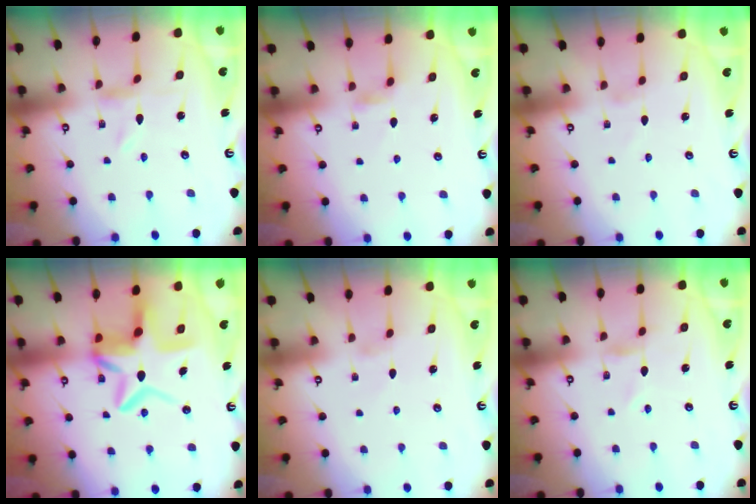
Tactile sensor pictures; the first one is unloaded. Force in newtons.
{"total": 2.3, "press": 2.3, "slide": 0.4}
{"total": 1.3, "press": 1.3, "slide": 0.1}
{"total": 12.5, "press": 12.4, "slide": 1.9}
{"total": 0.0}
{"total": 0.6, "press": 0.6, "slide": 0.1}